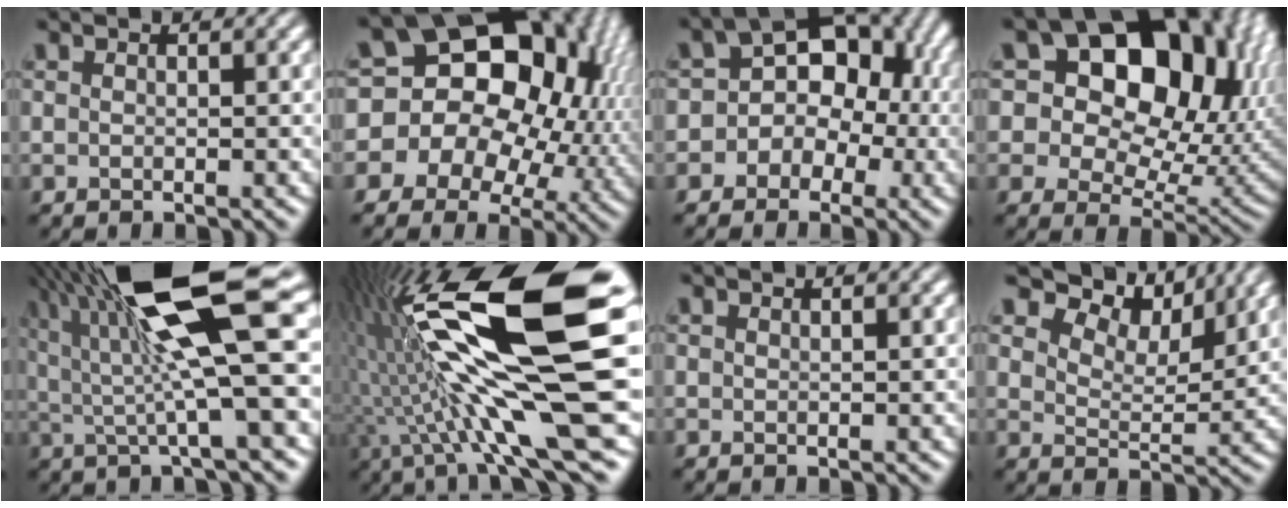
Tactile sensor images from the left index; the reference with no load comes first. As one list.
[{"total": 18.7, "force": [0.9, 14.9, 11.3], "torque": [-0.157, 0.021, 0.002]}, {"total": 5.9, "force": [-0.6, 4.8, 3.5], "torque": [0.010, 0.027, -0.028]}, {"total": 15.7, "force": [5.7, 10.3, 10.5], "torque": [-0.131, 0.031, 0.094]}, {"total": 13.3, "force": [4.2, 2.4, 12.4], "torque": [-0.214, 0.015, 0.077]}, {"total": 18.3, "force": [3.3, 4.2, 17.5], "torque": [-0.321, 0.006, 0.075]}, {"total": 0.5, "force": [0.4, 0.2, 0.2], "torque": [0.006, 0.002, 0.000]}, {"total": 6.6, "force": [5.7, 2.1, 2.7], "torque": [-0.053, 0.009, 0.086]}]